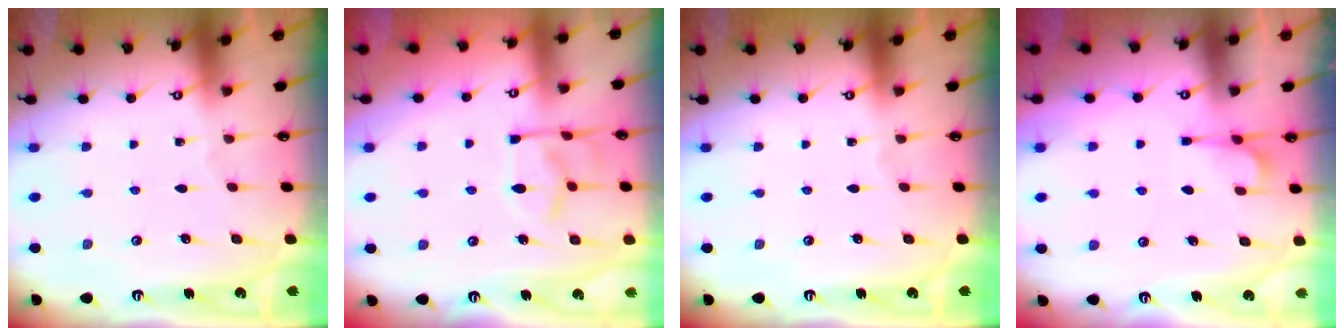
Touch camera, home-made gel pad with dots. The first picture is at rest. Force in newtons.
{"total": 4.2, "press": 4.1, "slide": 0.5}
{"total": 0.0}
{"total": 1.8, "press": 1.4, "slide": 1.1}